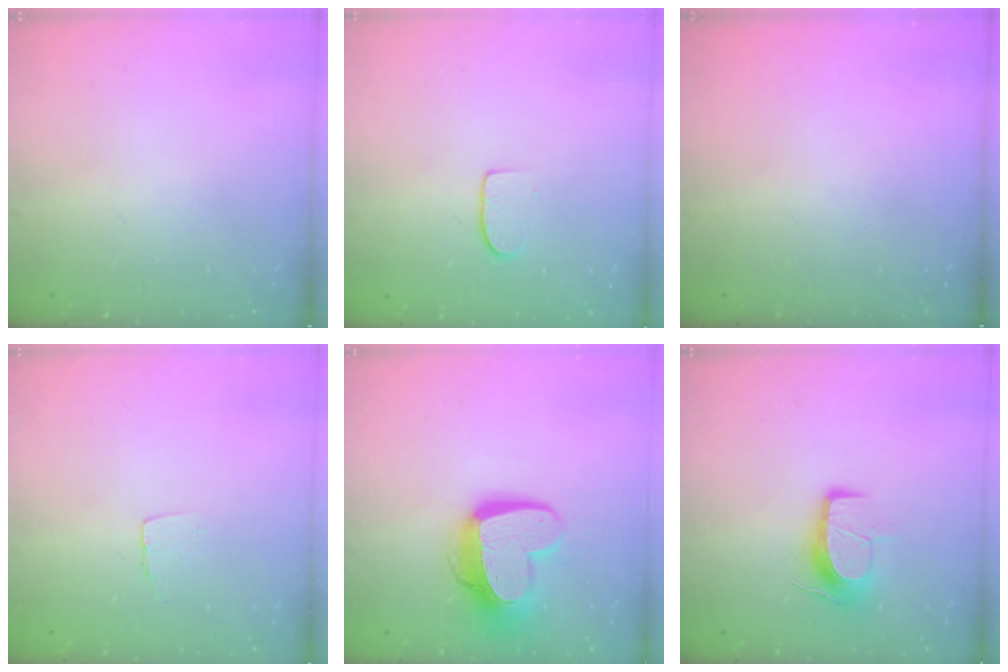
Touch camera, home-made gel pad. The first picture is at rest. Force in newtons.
{"total": 6.6, "press": 6.6, "slide": 0.7}
{"total": 0.0}
{"total": 3.9, "press": 3.9, "slide": 0.3}
{"total": 14.4, "press": 14.3, "slide": 1.3}
{"total": 10.2, "press": 10.2, "slide": 0.8}